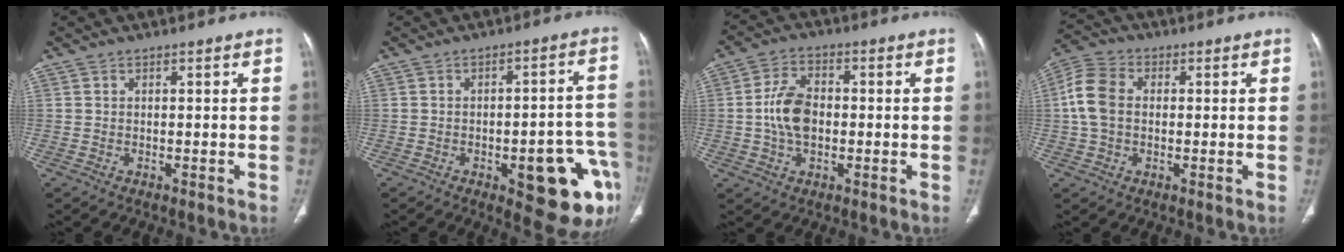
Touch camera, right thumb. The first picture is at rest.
{"total": 15.8, "force": [-6.2, 5.4, 13.4], "torque": [-0.106, 0.033, -0.061]}
{"total": 8.6, "force": [-0.5, 5.5, 6.6], "torque": [-0.116, 0.013, -0.013]}
{"total": 8.3, "force": [0.4, 5.9, 5.8], "torque": [-0.123, 0.021, 0.002]}